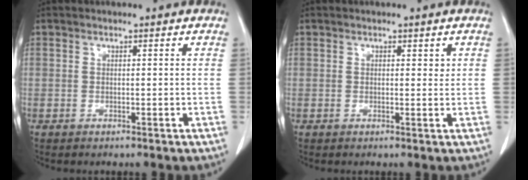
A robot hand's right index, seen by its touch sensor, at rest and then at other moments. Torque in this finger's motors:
{"motor_torque": [-0.21, 0.08, 0.03, -0.01]}